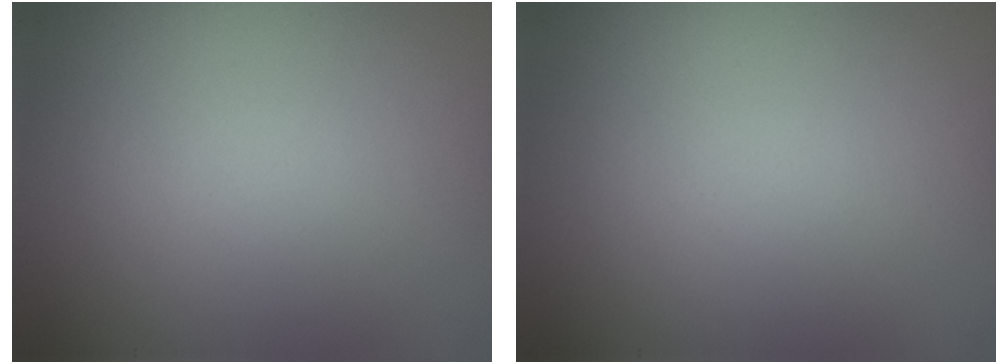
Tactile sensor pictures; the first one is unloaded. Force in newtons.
{"total": 0.0}